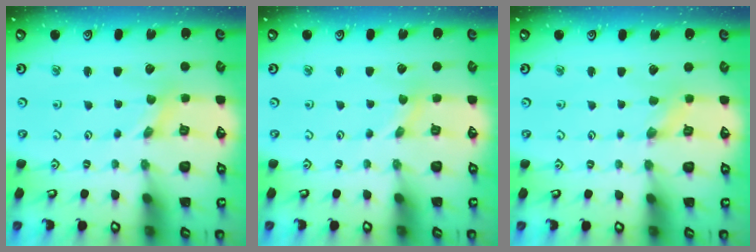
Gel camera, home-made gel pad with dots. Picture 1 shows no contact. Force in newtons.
{"total": 0.0}
{"total": 0.6, "press": 0.5, "slide": 0.1}